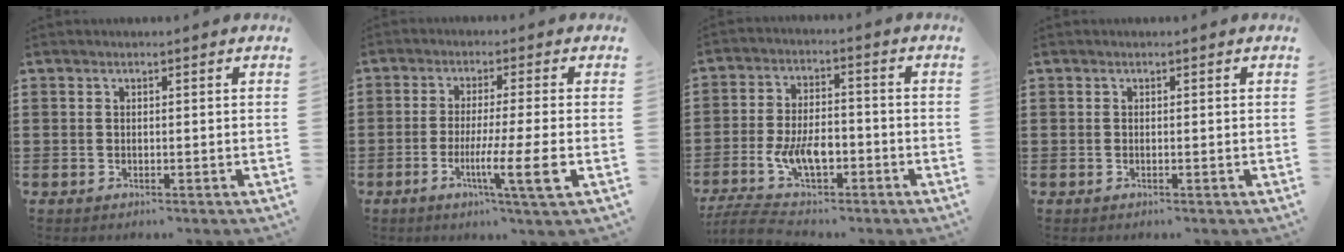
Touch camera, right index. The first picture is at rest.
{"total": 8.7, "force": [-2.6, -0.2, 8.2], "torque": [-0.142, -0.018, -0.045]}
{"total": 8.1, "force": [-3.7, 3.9, 6.1], "torque": [-0.132, 0.001, -0.069]}
{"total": 0.0}